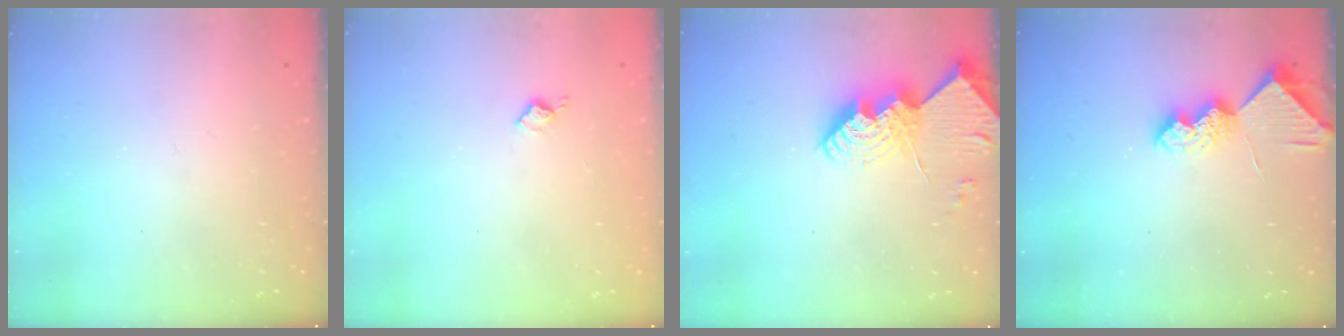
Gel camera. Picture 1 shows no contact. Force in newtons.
{"total": 4.8, "press": 4.8, "slide": 0.6}
{"total": 14.0, "press": 14.0, "slide": 0.9}
{"total": 7.9, "press": 7.8, "slide": 0.6}